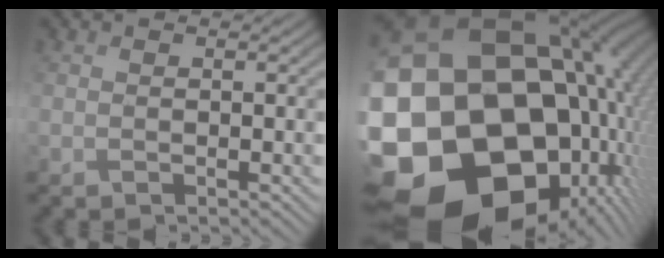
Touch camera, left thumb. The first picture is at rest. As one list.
[{"total": 25.8, "force": [-5.6, 20.6, 14.4], "torque": [-0.301, -0.029, -0.103]}]